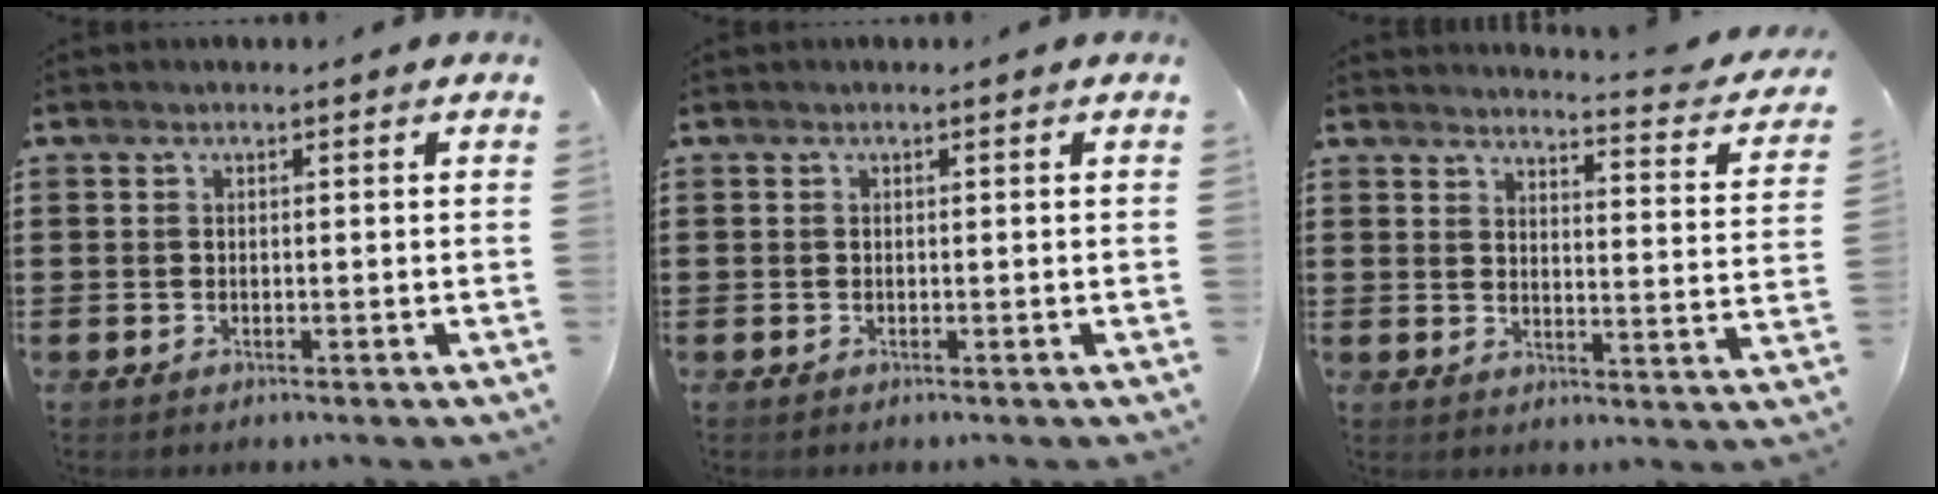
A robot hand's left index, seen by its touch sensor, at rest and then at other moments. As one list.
[{"total": 0.0}, {"total": 3.6, "force": [3.3, -0.3, 1.3], "torque": [-0.027, -0.036, 0.048]}]